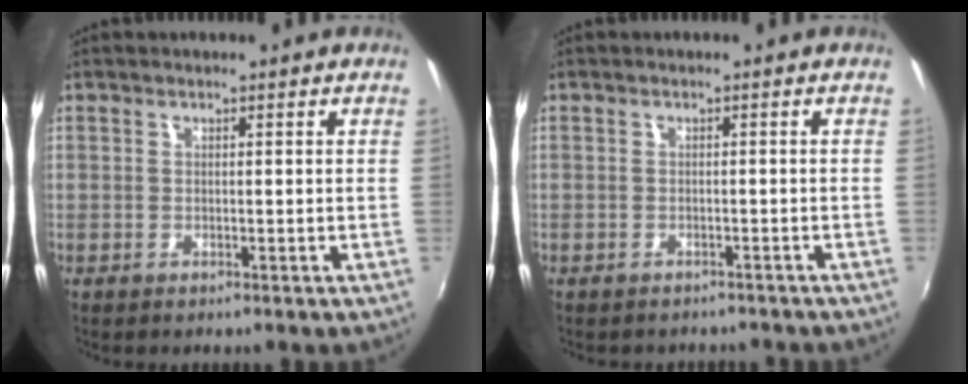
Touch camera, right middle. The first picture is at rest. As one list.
[{"total": 3.6, "force": [-3.2, 1.3, 1.0], "torque": [-0.022, -0.013, -0.041]}]